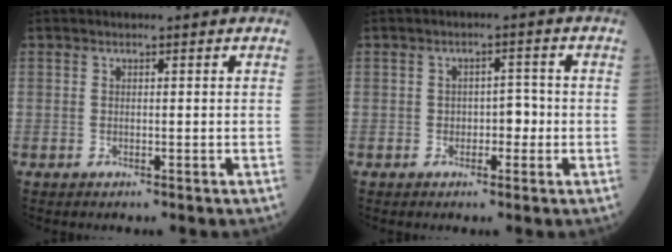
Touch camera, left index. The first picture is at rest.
{"total": 2.9, "force": [-1.1, 1.7, 2.0], "torque": [-0.024, 0.006, -0.018]}